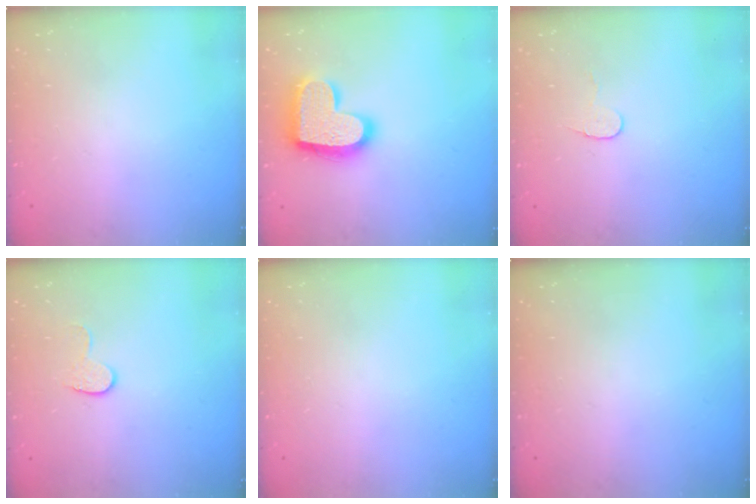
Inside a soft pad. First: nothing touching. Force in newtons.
{"total": 19.6, "press": 19.5, "slide": 1.3}
{"total": 5.6, "press": 5.6, "slide": 0.5}
{"total": 6.2, "press": 6.2, "slide": 0.6}
{"total": 0.0}
{"total": 0.0}